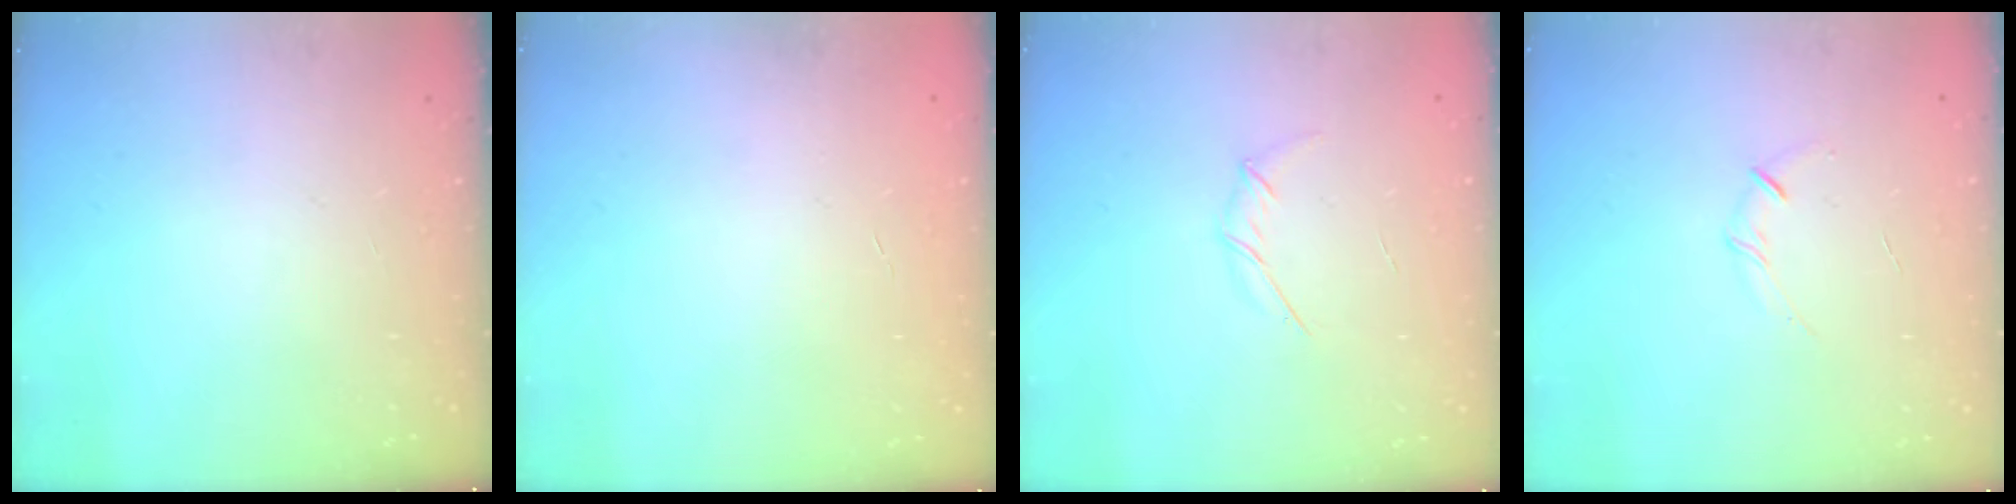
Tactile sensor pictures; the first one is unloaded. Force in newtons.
{"total": 0.5, "press": 0.5, "slide": 0.1}
{"total": 4.1, "press": 3.9, "slide": 1.1}
{"total": 3.5, "press": 3.4, "slide": 1.0}